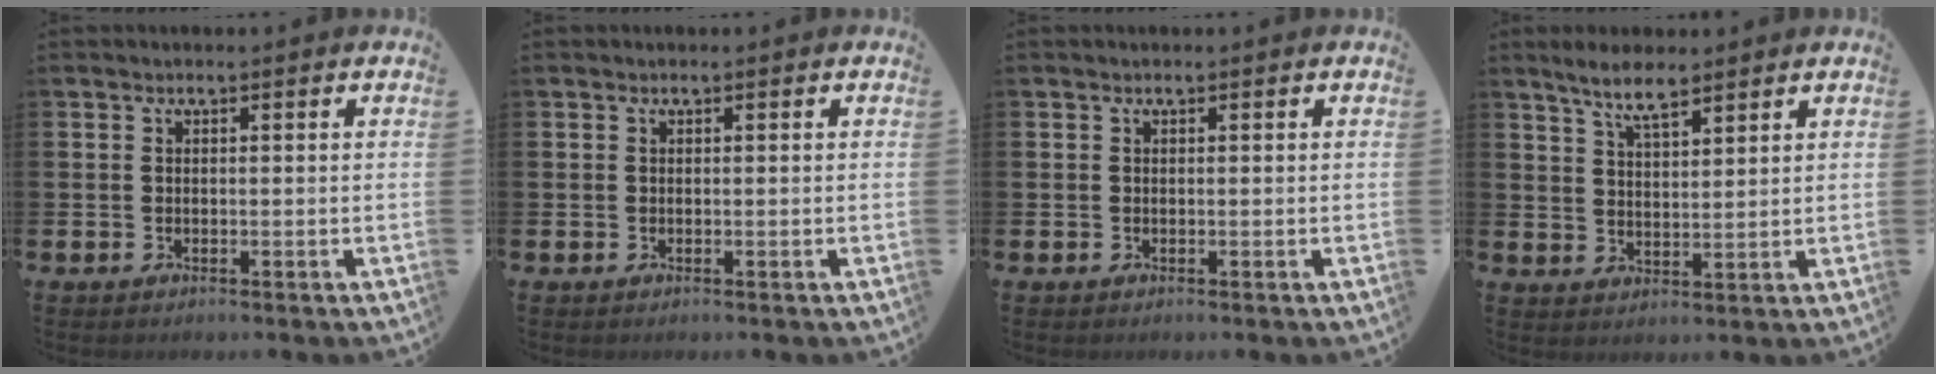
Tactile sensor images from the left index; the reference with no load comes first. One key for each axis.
{"total": 0.0}
{"total": 0.0}
{"total": 6.0, "fx": 5.2, "fy": 1.4, "fz": 2.7, "tx": -0.056, "ty": -0.014, "tz": 0.091}